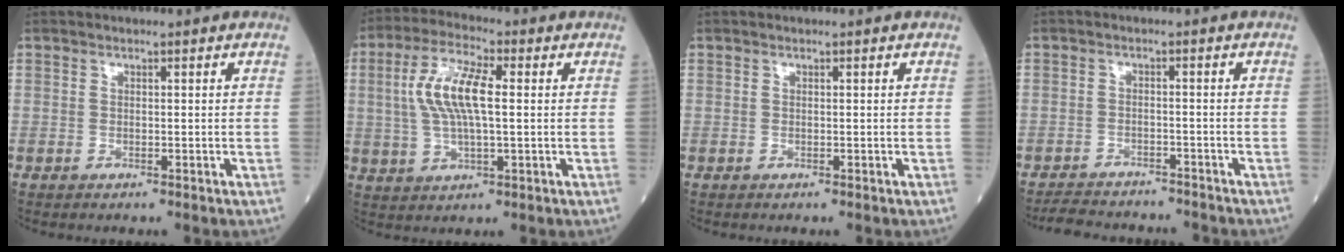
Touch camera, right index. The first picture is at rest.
{"total": 9.7, "force": [1.3, 2.7, 9.2], "torque": [-0.196, 0.013, 0.026]}
{"total": 0.0}
{"total": 8.5, "force": [-8.0, 2.2, 1.9], "torque": [-0.028, 0.002, -0.114]}